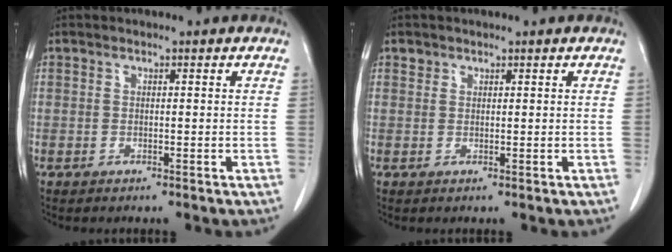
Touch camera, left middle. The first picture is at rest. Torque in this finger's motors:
{"motor_torque": [0.09, -0.11, 0.10, 0.01]}